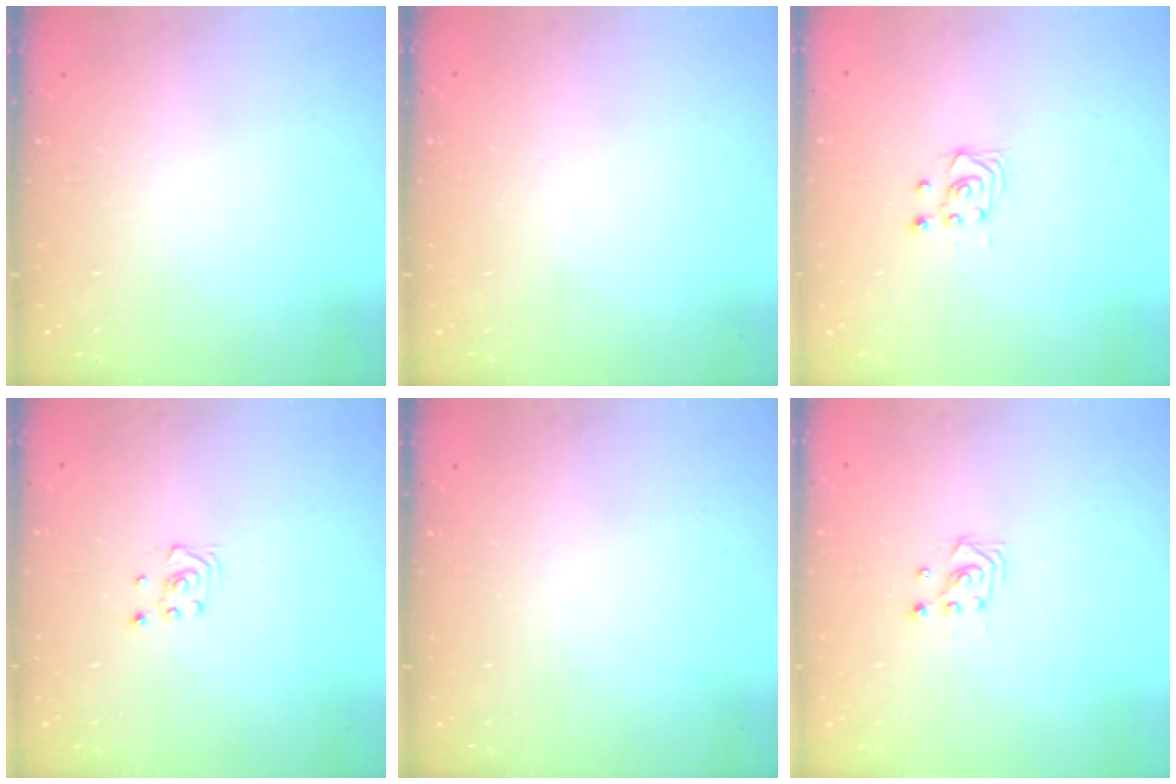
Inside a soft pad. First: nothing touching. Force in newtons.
{"total": 0.0}
{"total": 3.2, "press": 3.1, "slide": 0.9}
{"total": 2.6, "press": 2.4, "slide": 1.0}
{"total": 0.0}
{"total": 2.9, "press": 2.9, "slide": 0.3}